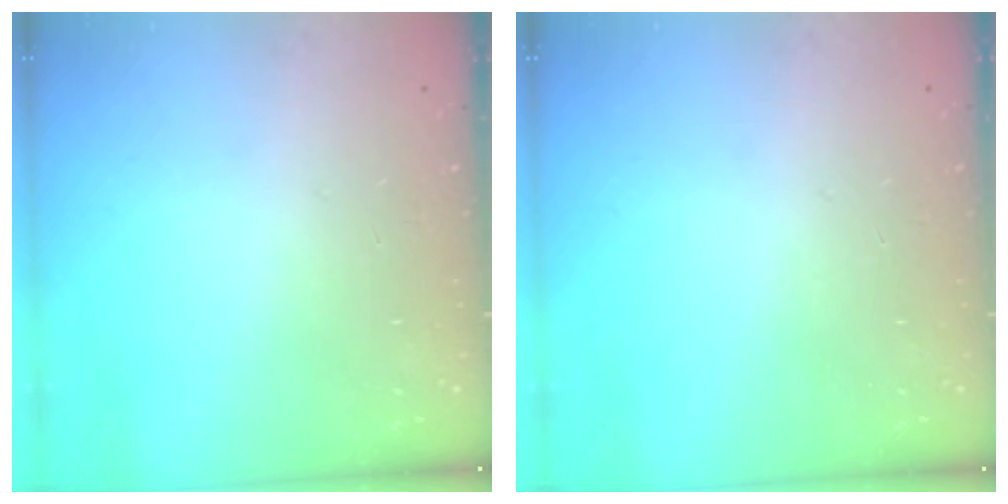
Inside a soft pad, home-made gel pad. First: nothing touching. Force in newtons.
{"total": 0.0}